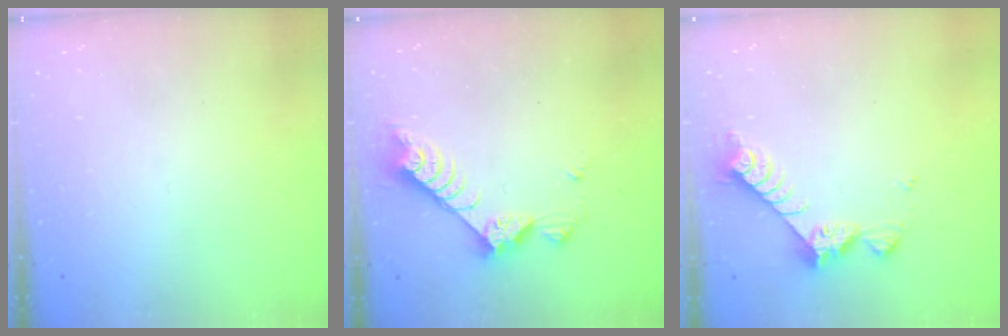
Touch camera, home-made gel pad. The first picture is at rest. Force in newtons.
{"total": 7.6, "press": 7.6, "slide": 0.6}
{"total": 8.3, "press": 8.3, "slide": 0.5}